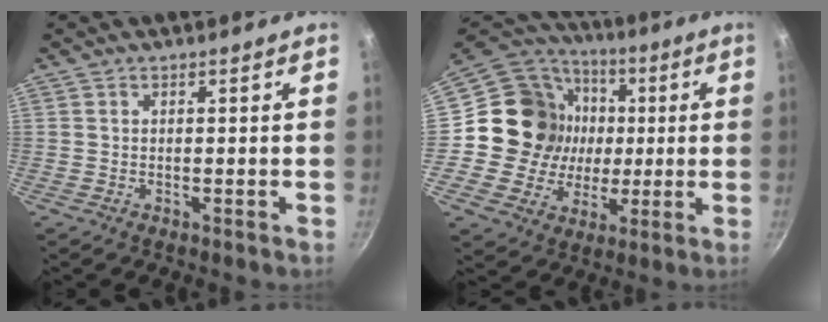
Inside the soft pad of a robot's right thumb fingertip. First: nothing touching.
{"total": 18.5, "force": [1.1, 17.0, 7.1], "torque": [-0.102, 0.020, 0.017]}